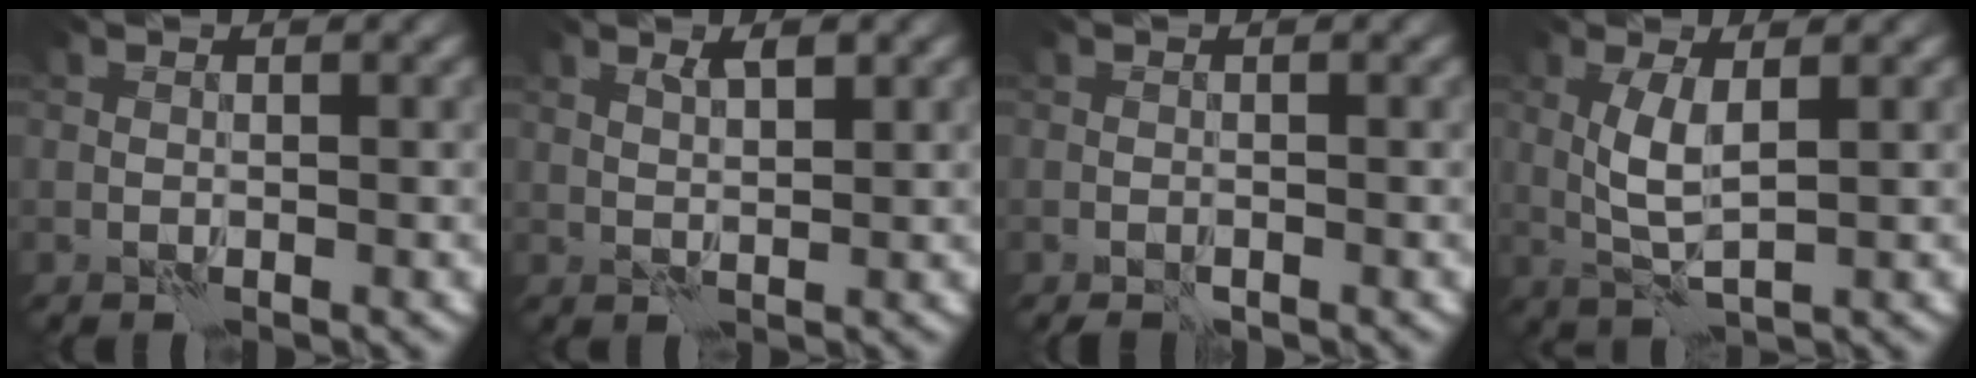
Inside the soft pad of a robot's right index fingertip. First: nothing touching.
{"total": 1.7, "force": [1.1, 0.4, 1.2], "torque": [-0.027, -0.003, 0.020]}
{"total": 1.0, "force": [-0.8, 0.3, 0.6], "torque": [-0.012, -0.002, -0.016]}
{"total": 3.2, "force": [0.6, 0.8, 3.1], "torque": [-0.071, 0.001, 0.014]}